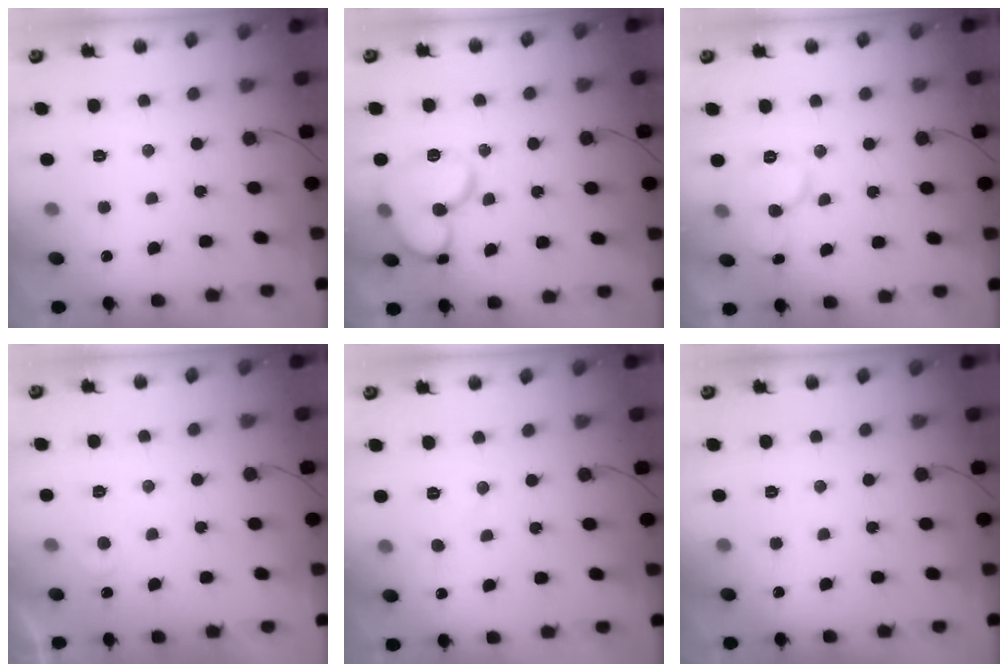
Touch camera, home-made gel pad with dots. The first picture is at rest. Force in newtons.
{"total": 14.6, "press": 14.5, "slide": 1.7}
{"total": 8.6, "press": 8.6, "slide": 1.0}
{"total": 3.9, "press": 3.8, "slide": 0.4}
{"total": 4.5, "press": 4.5, "slide": 0.4}
{"total": 0.0}